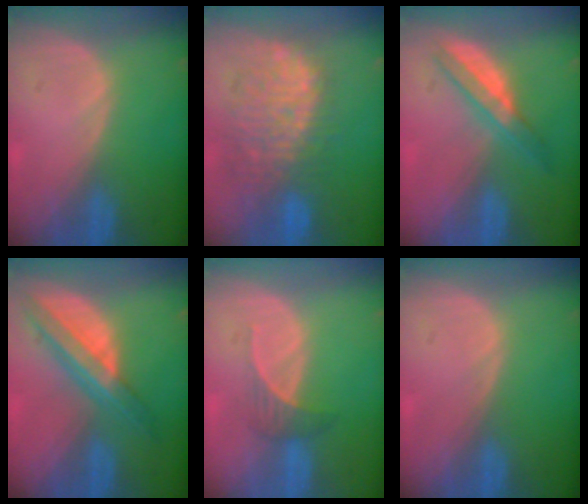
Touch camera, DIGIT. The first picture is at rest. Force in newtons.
{"total": 10.7, "press": 10.0, "slide": 3.9}
{"total": 4.9, "press": 4.8, "slide": 0.7}
{"total": 8.0, "press": 6.7, "slide": 4.3}
{"total": 2.8, "press": 2.7, "slide": 0.9}
{"total": 0.0}